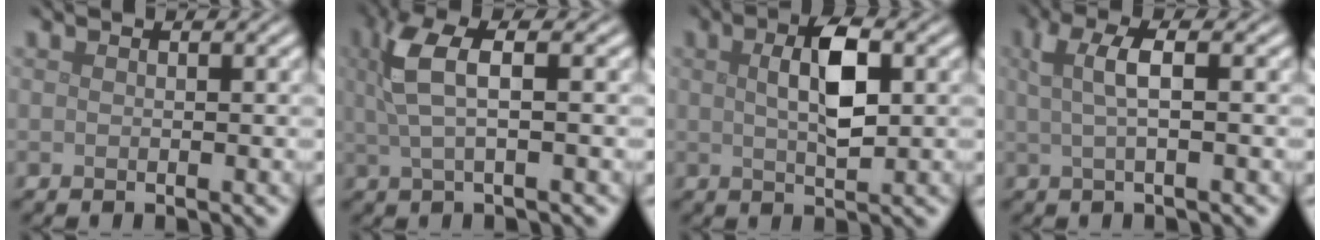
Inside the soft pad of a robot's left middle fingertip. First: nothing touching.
{"total": 4.4, "force": [1.2, 1.2, 4.0], "torque": [-0.083, 0.008, 0.023]}
{"total": 4.6, "force": [1.0, 1.6, 4.1], "torque": [-0.081, 0.005, 0.017]}
{"total": 3.2, "force": [0.6, 0.9, 3.0], "torque": [-0.052, 0.007, 0.009]}